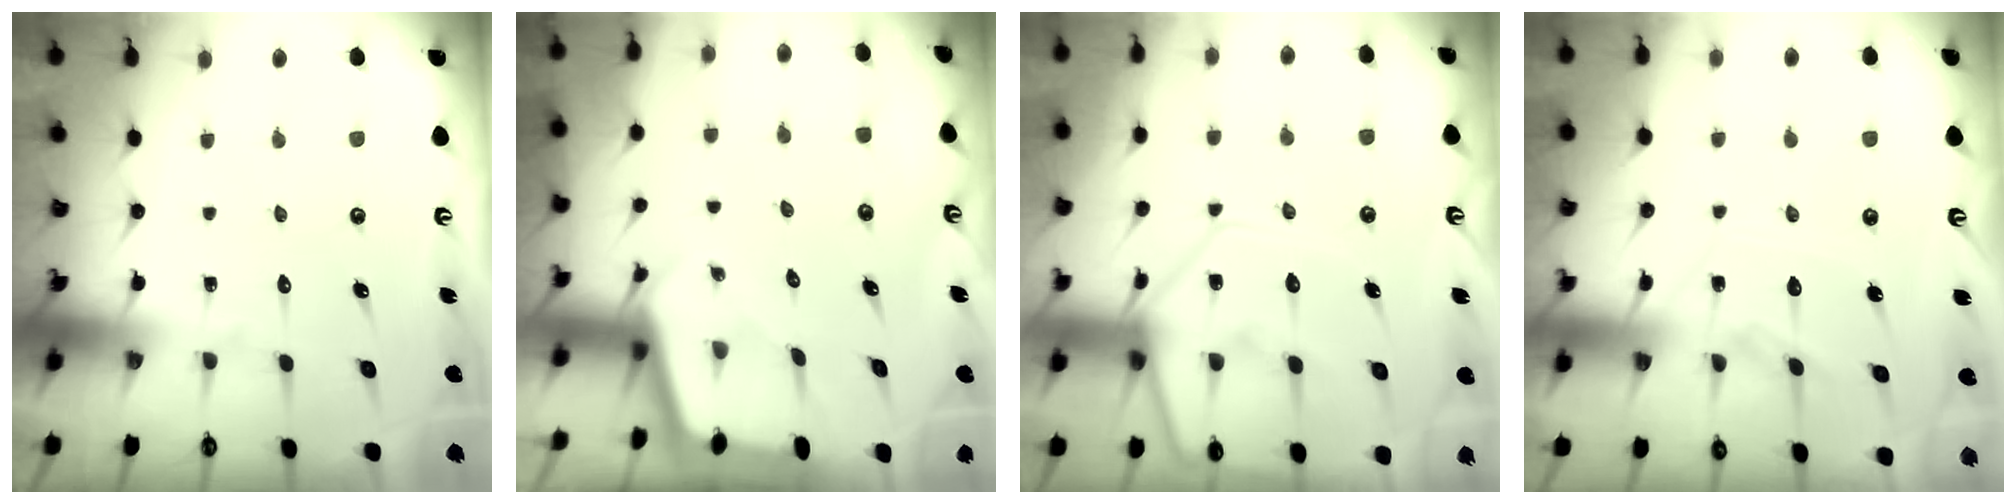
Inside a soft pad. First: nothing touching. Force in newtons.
{"total": 1.9, "press": 1.9, "slide": 0.2}
{"total": 13.0, "press": 13.0, "slide": 0.9}
{"total": 9.5, "press": 9.5, "slide": 0.3}